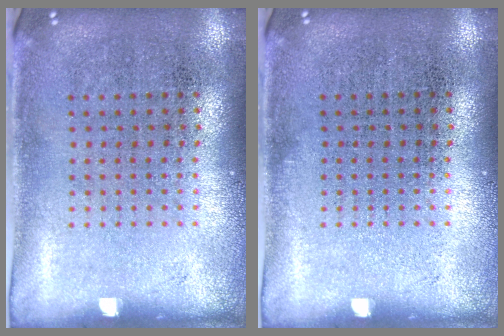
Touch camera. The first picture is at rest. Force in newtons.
{"total": 0.0}